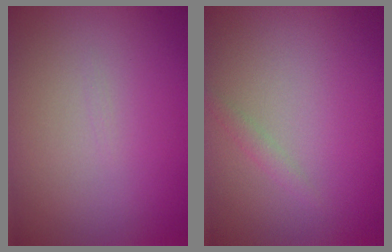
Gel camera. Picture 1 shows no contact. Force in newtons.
{"total": 0.8, "press": 0.8, "slide": 0.0}